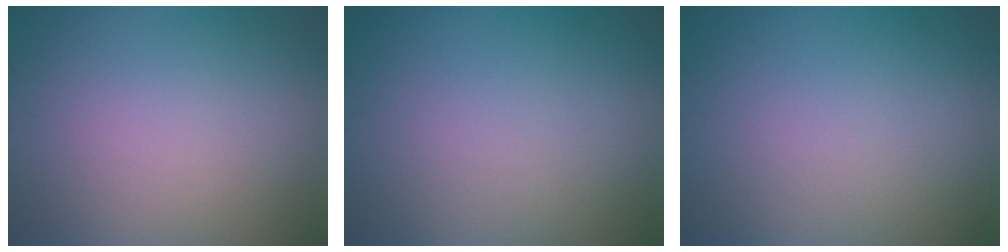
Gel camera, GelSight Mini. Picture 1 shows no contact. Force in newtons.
{"total": 0.0}
{"total": 0.0}